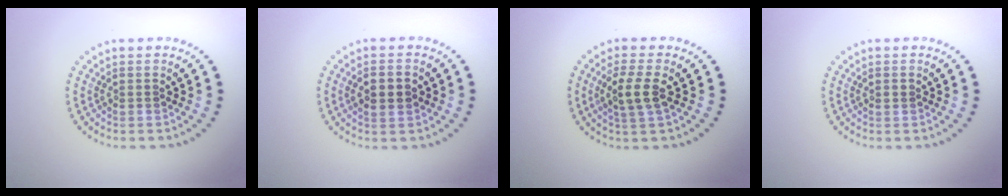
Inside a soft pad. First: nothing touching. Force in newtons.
{"total": 2.4, "press": 2.4, "slide": 0.2}
{"total": 2.9, "press": 2.8, "slide": 0.9}
{"total": 0.8, "press": 0.8, "slide": 0.2}